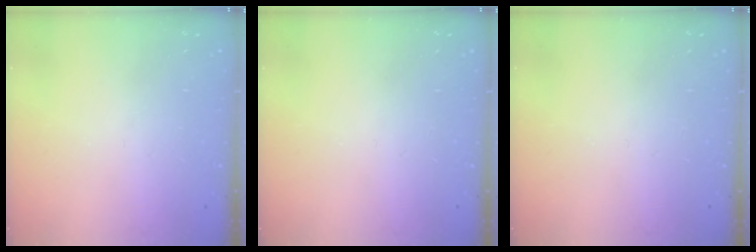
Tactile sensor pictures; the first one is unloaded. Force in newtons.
{"total": 0.0}
{"total": 0.0}